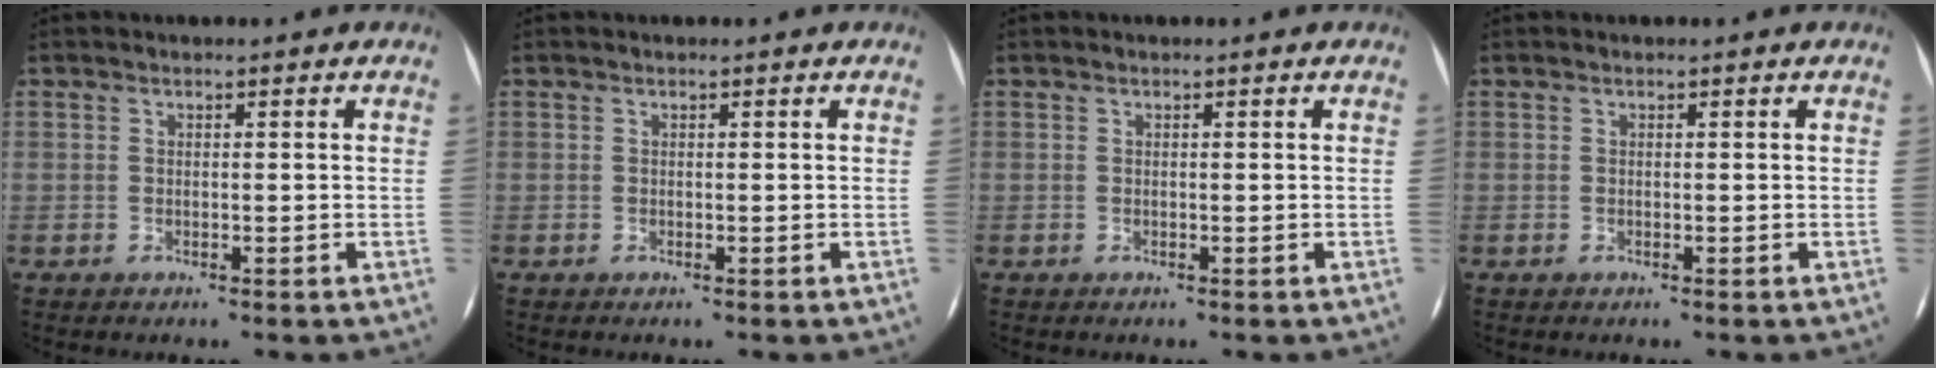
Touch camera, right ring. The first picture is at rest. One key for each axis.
{"total": 0.0}
{"total": 0.0}
{"total": 0.0}